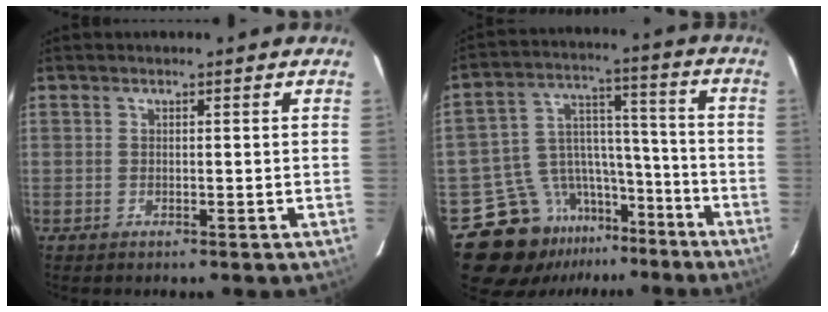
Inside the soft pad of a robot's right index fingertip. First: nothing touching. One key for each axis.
{"total": 14.8, "fx": -10.2, "fy": 9.8, "fz": 4.2, "tx": -0.055, "ty": 0.077, "tz": -0.153}